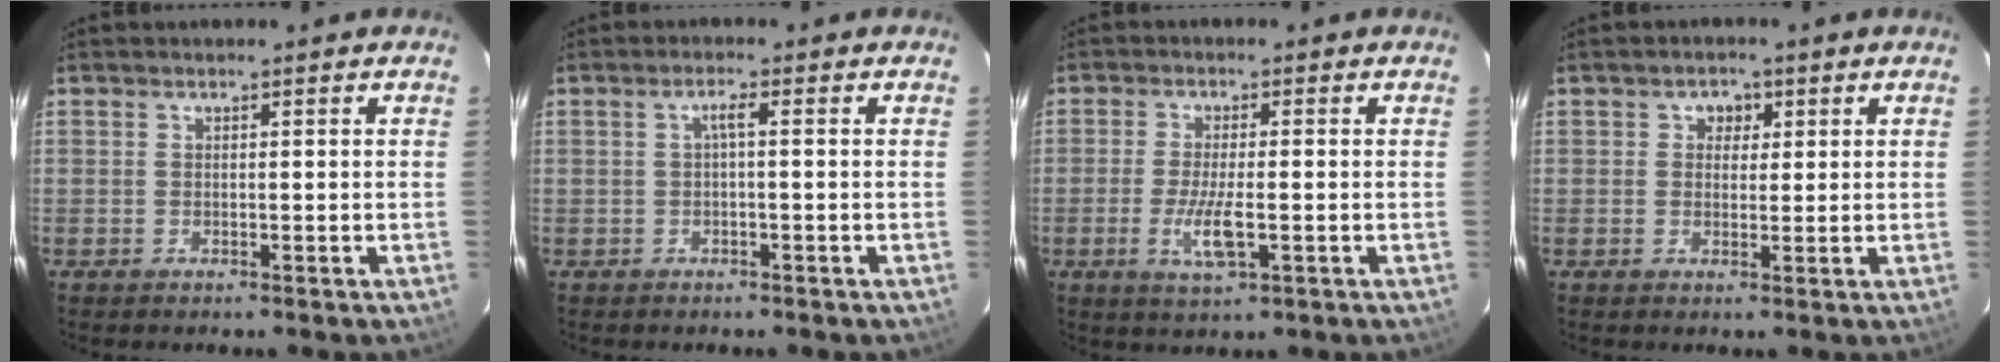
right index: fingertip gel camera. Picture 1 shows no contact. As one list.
[{"total": 1.5, "force": [-0.2, -0.1, 1.5], "torque": [-0.027, 0.006, -0.003]}, {"total": 6.2, "force": [-1.9, 1.5, 5.7], "torque": [-0.119, -0.012, -0.034]}, {"total": 2.6, "force": [0.8, 2.4, 0.7], "torque": [-0.004, 0.009, 0.011]}]